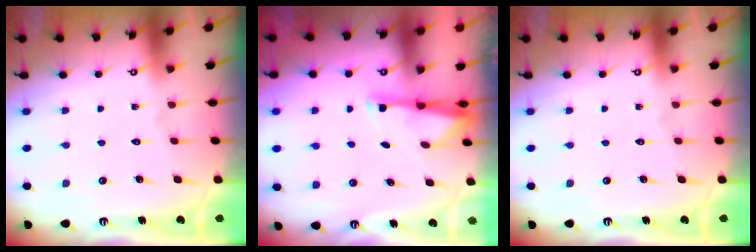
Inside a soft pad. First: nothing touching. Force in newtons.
{"total": 3.0, "press": 2.9, "slide": 0.5}
{"total": 0.0}